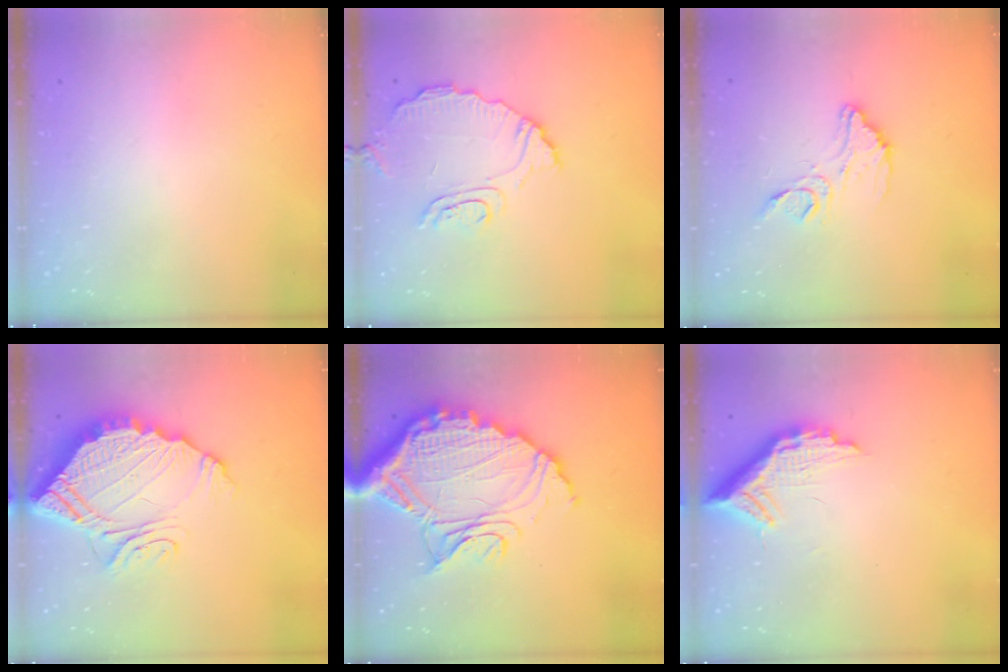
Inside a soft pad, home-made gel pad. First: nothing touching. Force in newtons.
{"total": 9.2, "press": 9.2, "slide": 0.7}
{"total": 12.6, "press": 12.5, "slide": 1.0}
{"total": 17.1, "press": 17.0, "slide": 1.5}
{"total": 20.2, "press": 20.1, "slide": 2.2}
{"total": 11.2, "press": 11.2, "slide": 0.9}